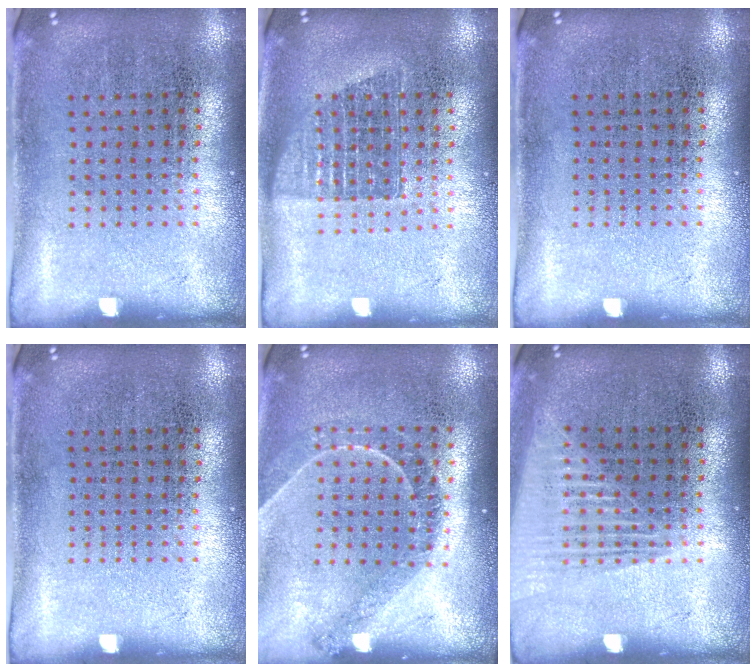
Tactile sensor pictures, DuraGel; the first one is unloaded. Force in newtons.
{"total": 1.3, "press": 1.1, "slide": 0.8}
{"total": 0.0}
{"total": 0.0}
{"total": 1.2, "press": 1.2, "slide": 0.3}
{"total": 1.3, "press": 1.3, "slide": 0.2}